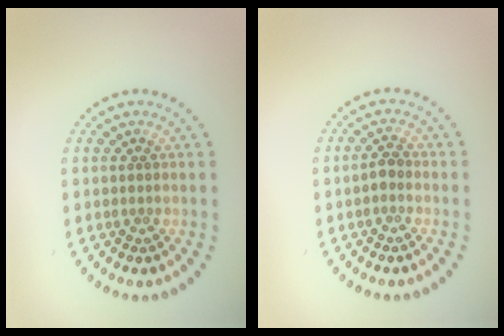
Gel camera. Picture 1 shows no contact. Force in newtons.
{"total": 1.0, "press": 0.9, "slide": 0.3}